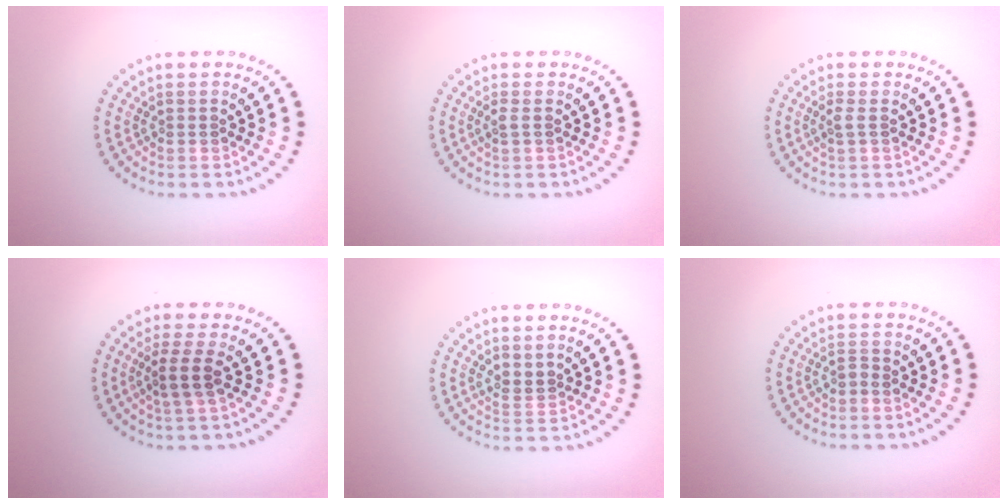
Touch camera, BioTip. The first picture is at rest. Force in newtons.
{"total": 0.7, "press": 0.6, "slide": 0.4}
{"total": 0.9, "press": 0.7, "slide": 0.6}
{"total": 2.5, "press": 2.0, "slide": 1.4}
{"total": 1.0, "press": 0.8, "slide": 0.7}
{"total": 0.6, "press": 0.5, "slide": 0.3}